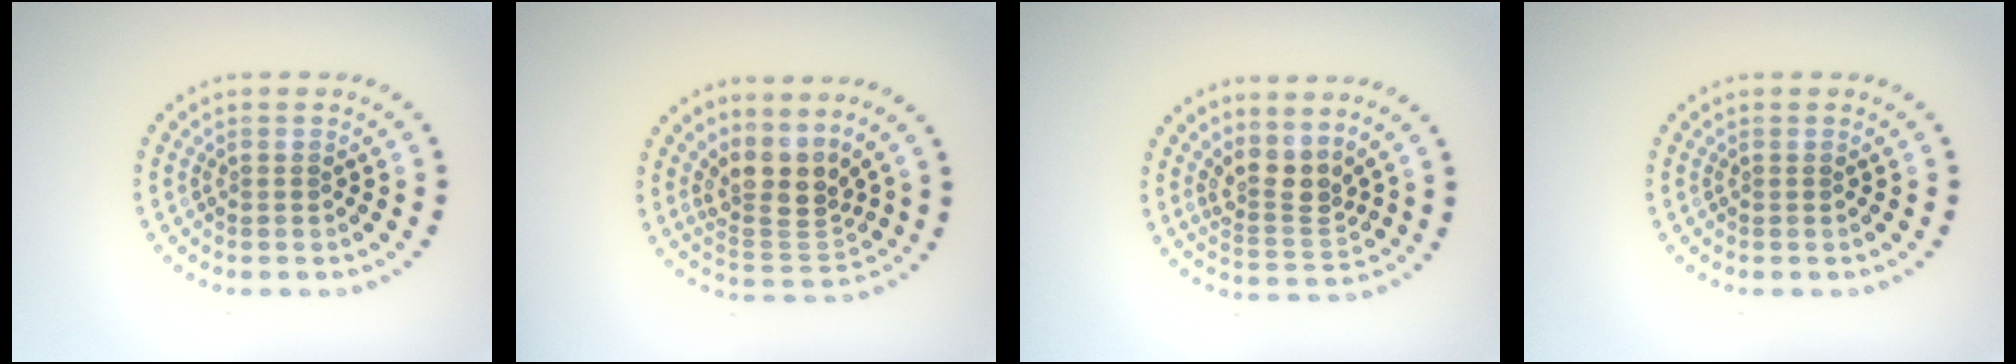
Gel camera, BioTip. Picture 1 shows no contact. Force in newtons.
{"total": 3.9, "press": 2.9, "slide": 2.6}
{"total": 3.0, "press": 2.2, "slide": 2.0}
{"total": 0.0}